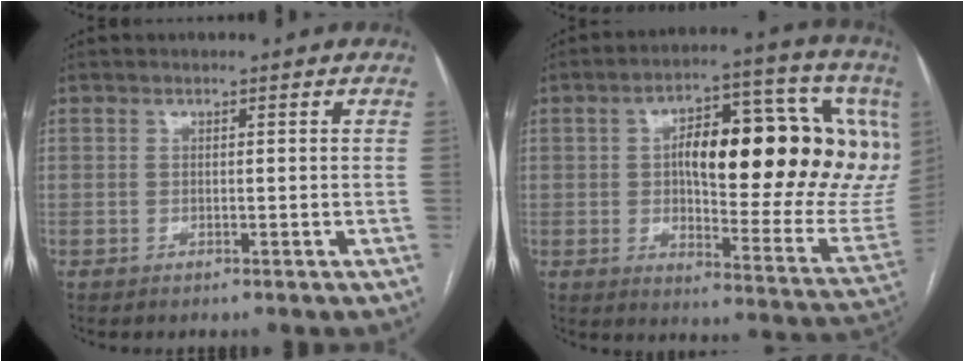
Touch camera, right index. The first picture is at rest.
{"total": 27.4, "force": [6.3, 8.3, 25.3], "torque": [-0.277, 0.051, 0.101]}